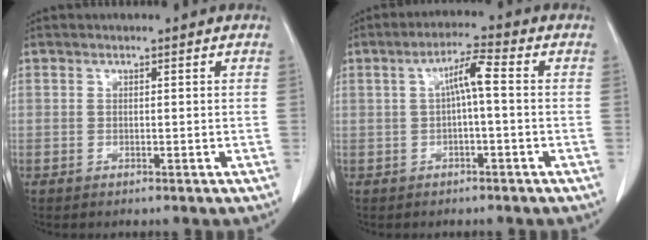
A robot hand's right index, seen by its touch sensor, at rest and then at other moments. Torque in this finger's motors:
{"motor_torque": [0.61, -0.11, 0.28, 0.10]}